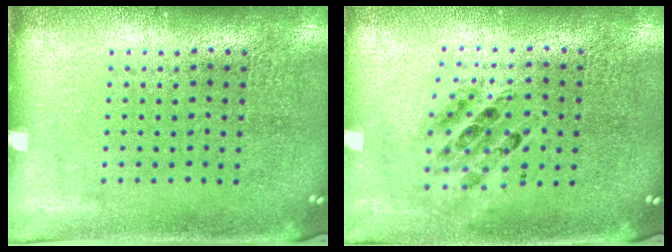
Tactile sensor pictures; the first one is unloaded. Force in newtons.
{"total": 0.7, "press": 0.7, "slide": 0.2}